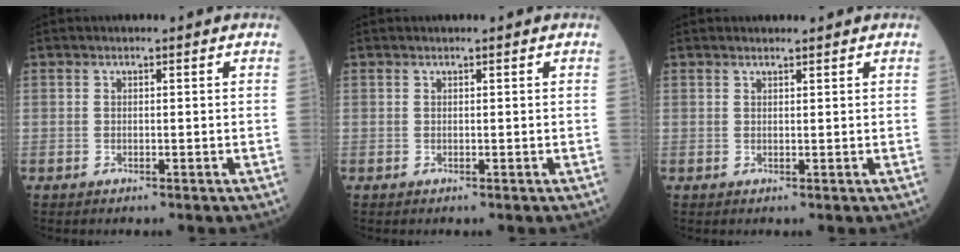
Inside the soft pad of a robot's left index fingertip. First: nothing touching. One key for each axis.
{"total": 0.0}
{"total": 1.1, "fx": 1.1, "fy": 0.1, "fz": 0.3, "tx": -0.009, "ty": 0.003, "tz": 0.019}